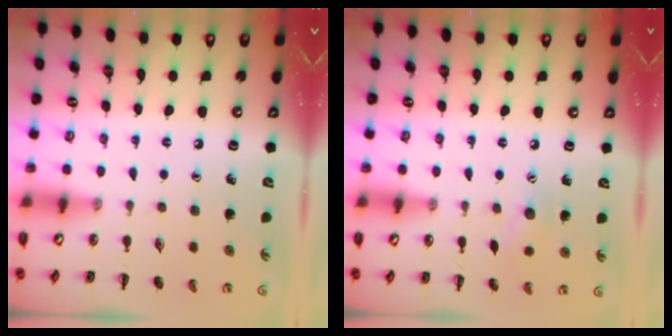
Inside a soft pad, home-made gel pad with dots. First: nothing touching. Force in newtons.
{"total": 6.9, "press": 6.8, "slide": 1.3}